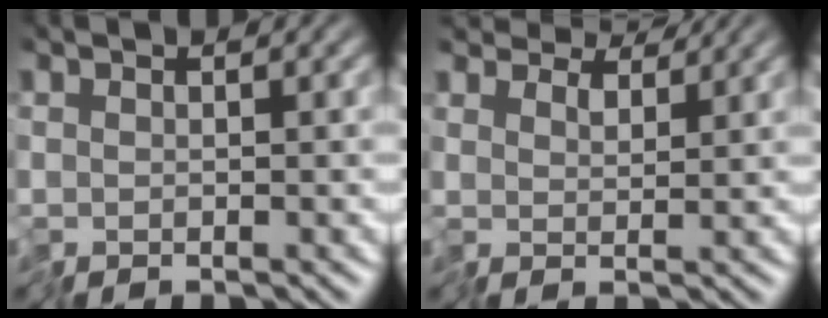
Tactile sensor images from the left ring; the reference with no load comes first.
{"total": 4.4, "force": [3.9, 1.5, 1.2], "torque": [-0.033, 0.010, 0.051]}